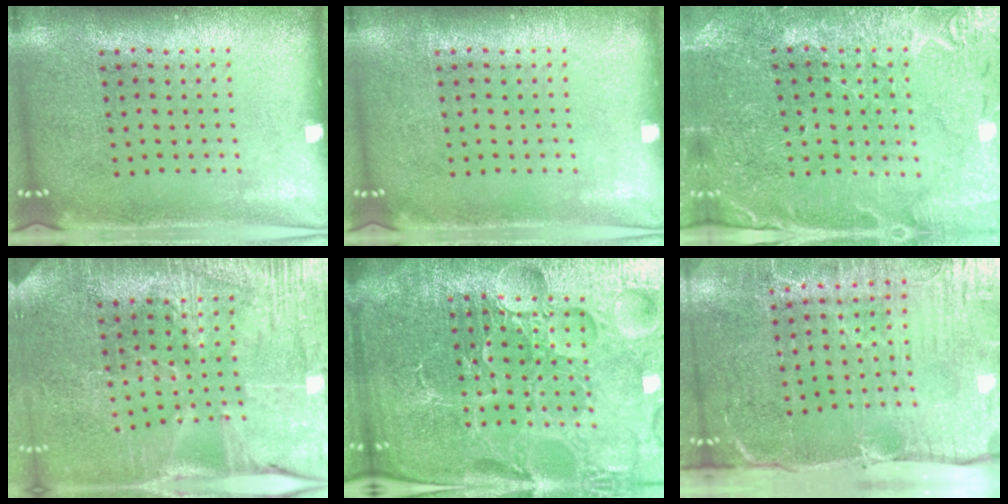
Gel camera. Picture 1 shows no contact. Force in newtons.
{"total": 0.0}
{"total": 1.0, "press": 1.0, "slide": 0.2}
{"total": 3.4, "press": 3.3, "slide": 0.7}
{"total": 6.5, "press": 5.8, "slide": 3.0}
{"total": 5.4, "press": 4.5, "slide": 3.1}